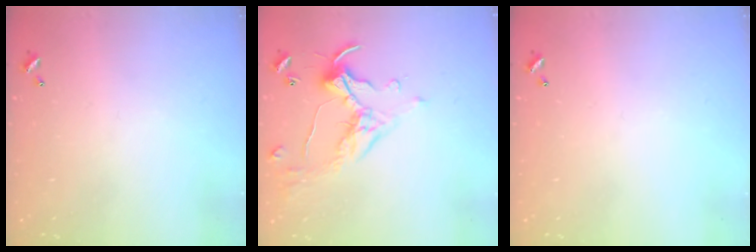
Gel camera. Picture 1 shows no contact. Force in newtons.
{"total": 1.5, "press": 1.5, "slide": 0.2}
{"total": 0.0}